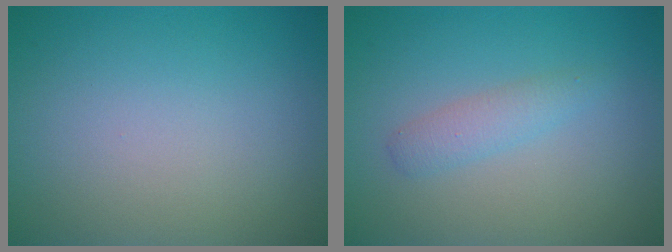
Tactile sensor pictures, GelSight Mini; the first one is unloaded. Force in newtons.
{"total": 1.7, "press": 1.7, "slide": 0.0}